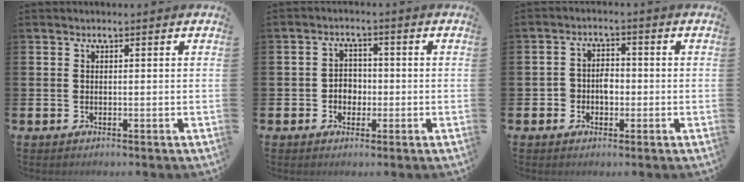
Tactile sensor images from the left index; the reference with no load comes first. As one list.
[{"total": 2.9, "force": [-0.8, 2.5, 1.3], "torque": [-0.017, 0.003, -0.023]}, {"total": 2.9, "force": [-0.9, 2.4, 1.3], "torque": [-0.017, 0.002, -0.026]}]